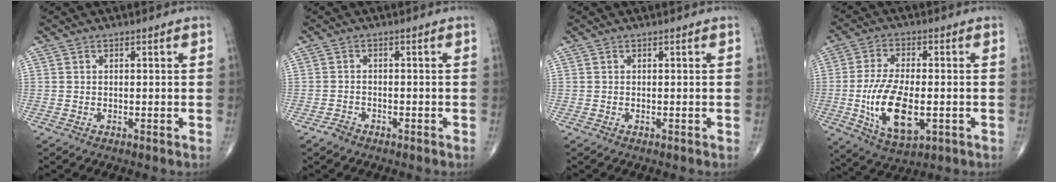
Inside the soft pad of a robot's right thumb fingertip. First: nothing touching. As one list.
[{"total": 1.9, "force": [-1.5, 1.1, 0.5], "torque": [-0.013, 0.006, -0.026]}, {"total": 0.0}, {"total": 14.0, "force": [-2.7, 6.6, 12.1], "torque": [-0.230, -0.007, -0.040]}]